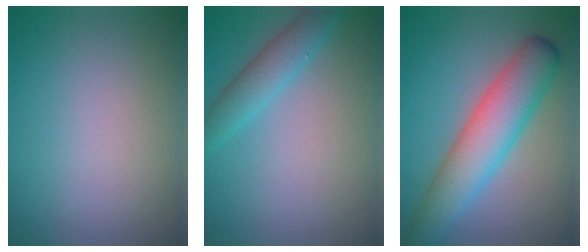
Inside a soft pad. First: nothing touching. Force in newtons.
{"total": 2.9, "press": 2.9, "slide": 0.2}
{"total": 7.0, "press": 7.0, "slide": 0.2}